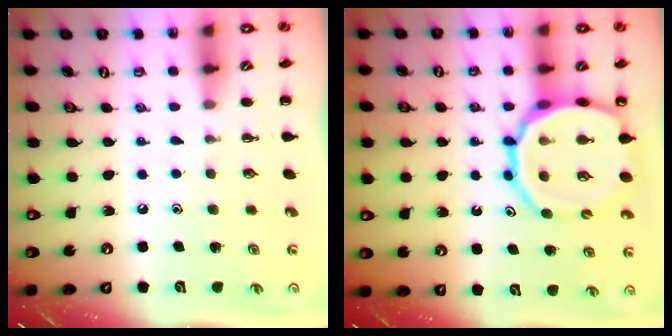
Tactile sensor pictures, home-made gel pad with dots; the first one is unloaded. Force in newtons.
{"total": 19.1, "press": 18.8, "slide": 3.5}